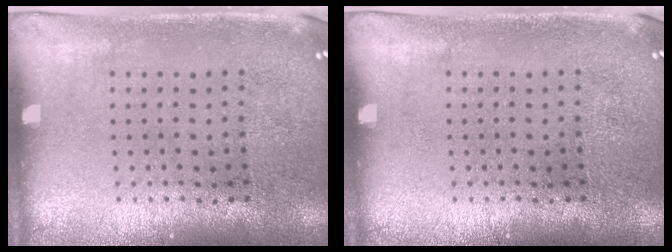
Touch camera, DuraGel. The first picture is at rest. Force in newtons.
{"total": 0.0}